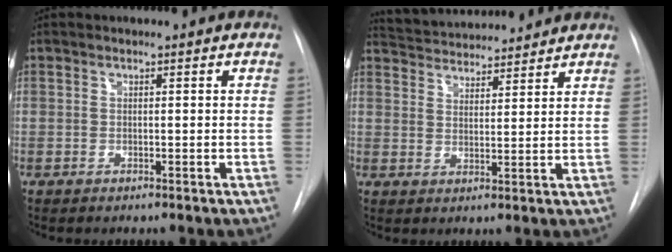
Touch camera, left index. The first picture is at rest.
{"total": 12.7, "force": [12.0, 2.3, 3.3], "torque": [-0.054, 0.023, 0.181]}